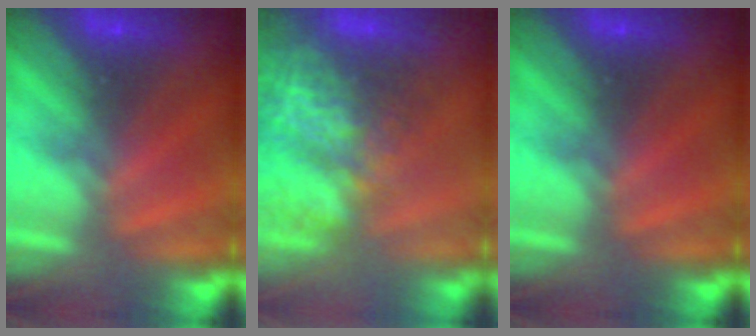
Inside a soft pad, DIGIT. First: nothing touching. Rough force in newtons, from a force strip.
{"total": 10.8}
{"total": 0.0}